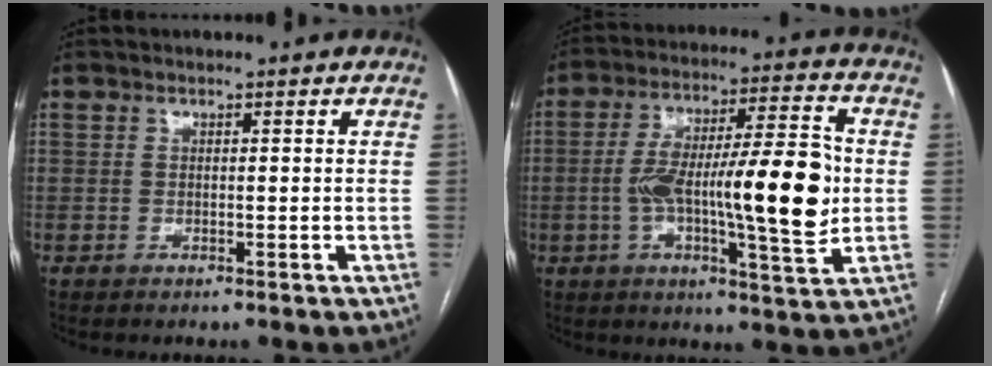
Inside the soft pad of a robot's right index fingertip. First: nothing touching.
{"total": 18.8, "force": [-1.2, 3.4, 18.4], "torque": [-0.304, 0.016, -0.017]}